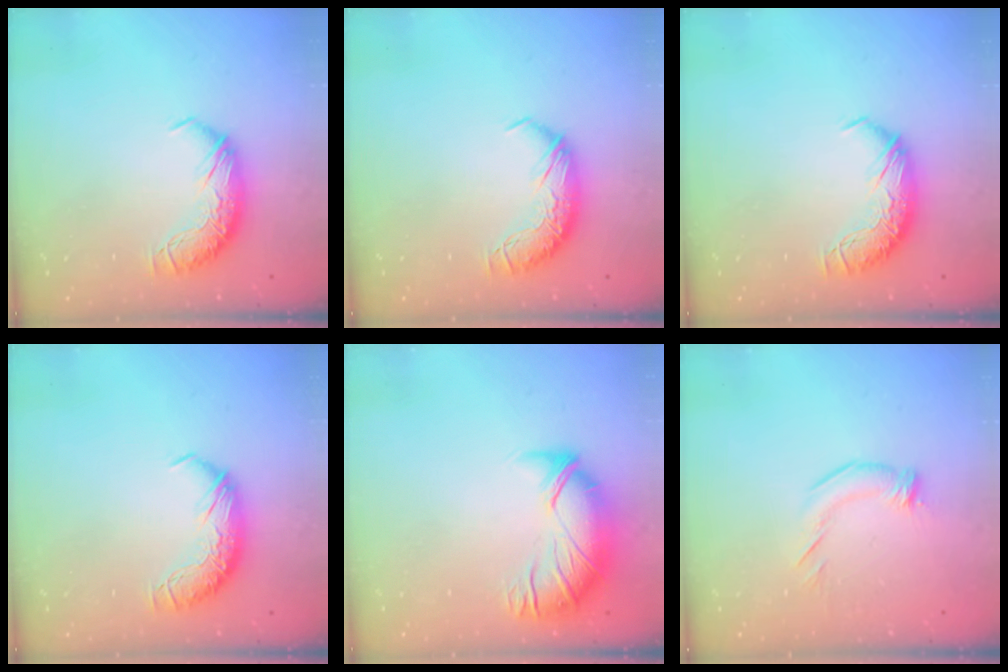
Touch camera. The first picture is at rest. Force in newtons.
{"total": 0.0}
{"total": 0.0}
{"total": 0.0}
{"total": 2.6, "press": 1.1, "slide": 2.3}
{"total": 2.4, "press": 2.3, "slide": 0.9}